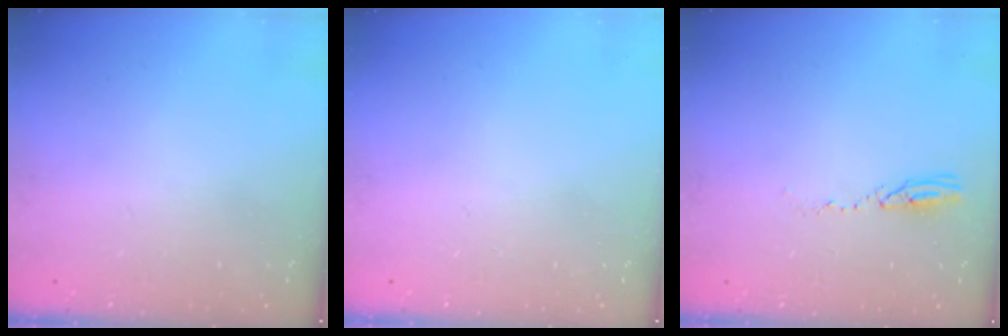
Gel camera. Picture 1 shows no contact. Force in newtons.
{"total": 0.0}
{"total": 4.1, "press": 4.1, "slide": 0.4}